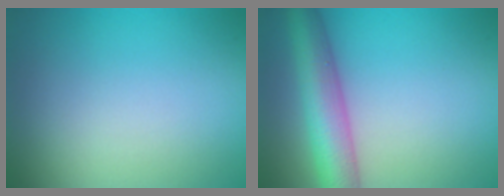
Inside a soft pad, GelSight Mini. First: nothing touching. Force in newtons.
{"total": 6.6, "press": 6.6, "slide": 0.3}